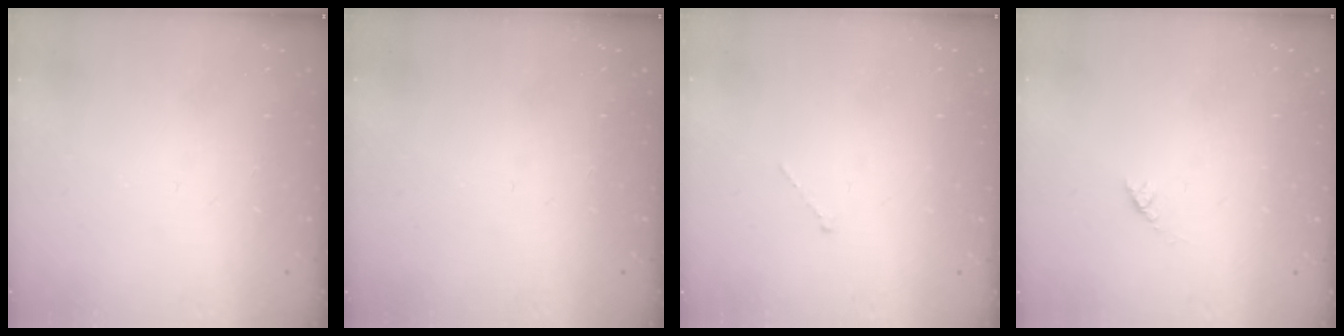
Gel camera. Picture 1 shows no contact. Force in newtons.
{"total": 0.0}
{"total": 0.0}
{"total": 2.7, "press": 2.6, "slide": 0.4}